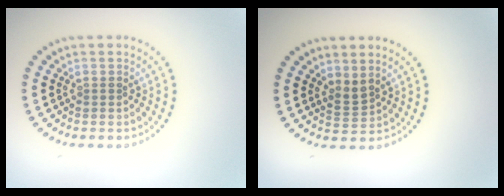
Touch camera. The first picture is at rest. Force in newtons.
{"total": 1.6, "press": 1.2, "slide": 1.1}